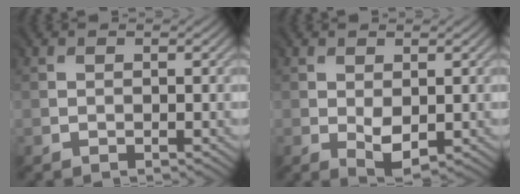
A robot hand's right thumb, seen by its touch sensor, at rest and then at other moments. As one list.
[{"total": 3.1, "force": [-0.2, 1.8, 2.5], "torque": [-0.055, -0.006, 0.002]}]